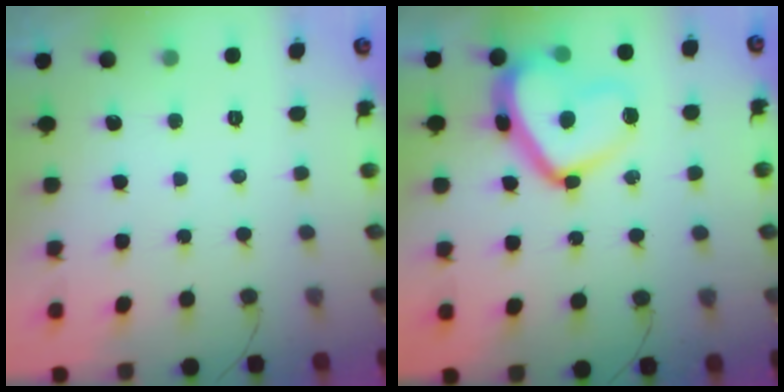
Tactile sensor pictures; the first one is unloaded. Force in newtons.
{"total": 16.7, "press": 16.7, "slide": 1.4}